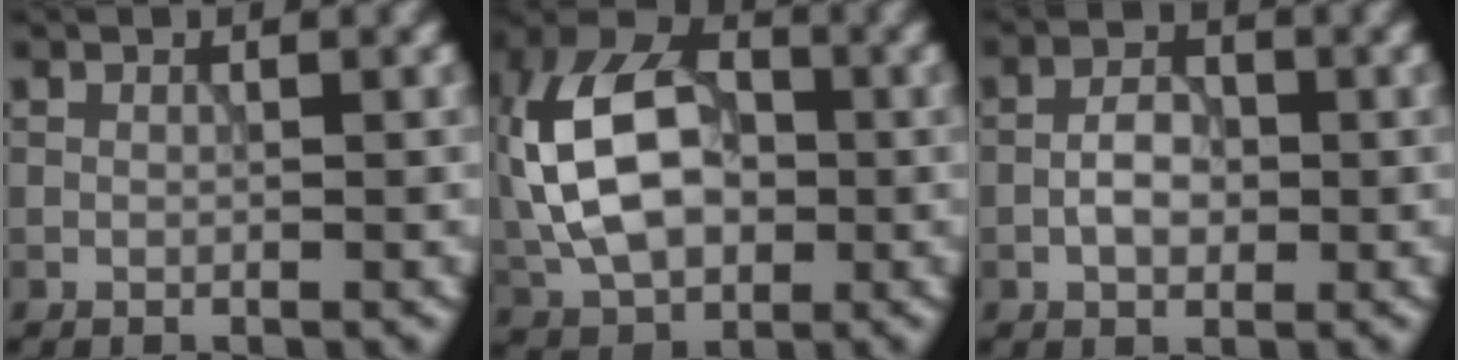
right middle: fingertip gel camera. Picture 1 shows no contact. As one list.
[{"total": 12.6, "force": [0.1, 8.2, 9.6], "torque": [-0.206, 0.023, -0.014]}, {"total": 2.8, "force": [-0.7, 1.7, 2.1], "torque": [-0.036, 0.005, -0.017]}]